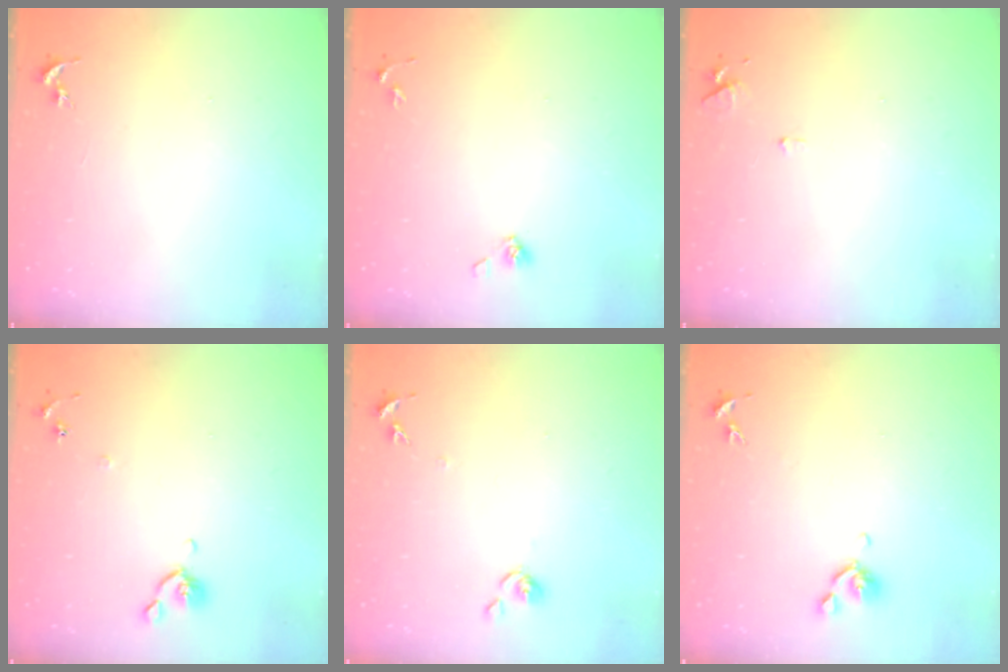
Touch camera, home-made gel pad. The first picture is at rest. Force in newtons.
{"total": 3.8, "press": 3.4, "slide": 1.7}
{"total": 5.6, "press": 5.5, "slide": 0.8}
{"total": 6.2, "press": 6.2, "slide": 0.8}
{"total": 6.7, "press": 6.7, "slide": 0.6}
{"total": 6.7, "press": 6.6, "slide": 1.5}